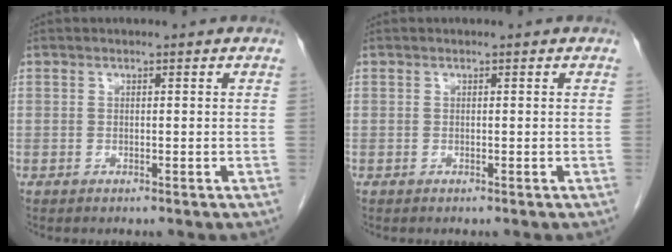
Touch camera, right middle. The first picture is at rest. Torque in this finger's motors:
{"motor_torque": [-0.07, -0.05, 0.00, 0.00]}